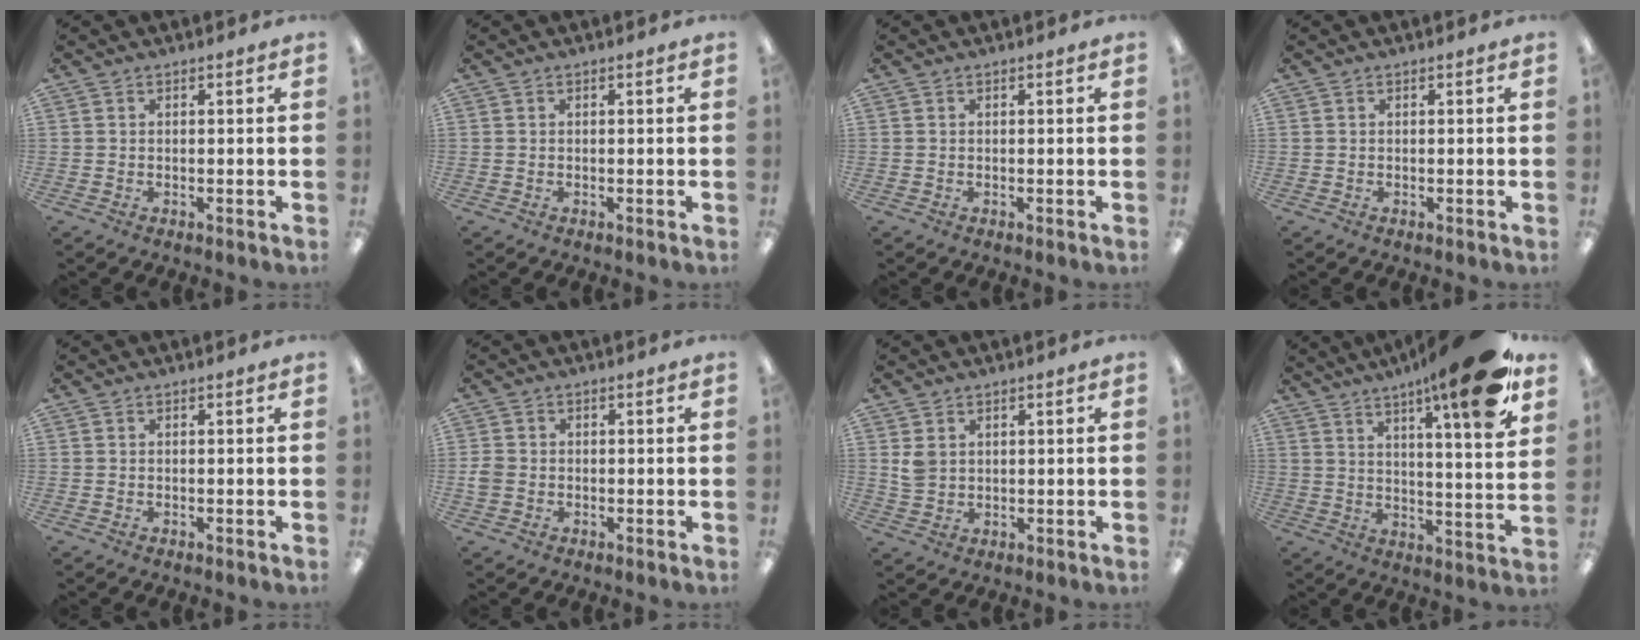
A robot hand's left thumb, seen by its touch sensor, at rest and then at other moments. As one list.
[{"total": 0.0}, {"total": 0.0}, {"total": 0.0}, {"total": 0.0}, {"total": 2.8, "force": [-0.6, 2.4, 1.3], "torque": [-0.021, 0.008, -0.010]}, {"total": 3.7, "force": [1.5, 2.8, 1.8], "torque": [-0.029, 0.001, 0.028]}, {"total": 16.3, "force": [10.6, 2.3, 12.2], "torque": [-0.177, -0.062, 0.158]}]